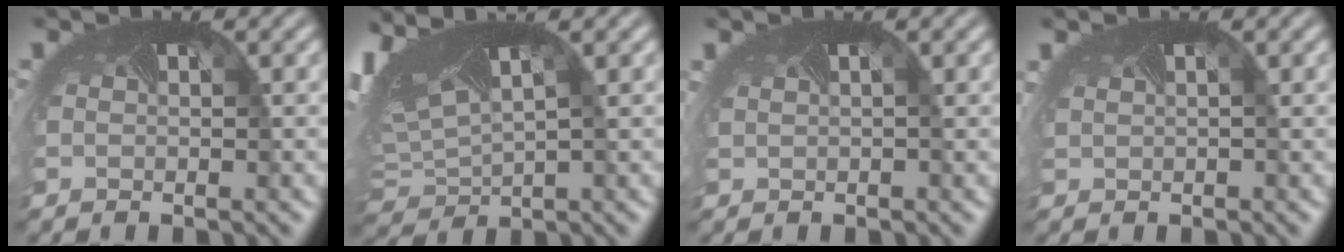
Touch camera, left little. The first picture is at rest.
{"total": 11.7, "force": [4.0, 5.6, 9.5], "torque": [-0.202, 0.026, 0.082]}
{"total": 1.3, "force": [0.6, 0.7, 0.9], "torque": [-0.020, 0.014, 0.007]}
{"total": 1.9, "force": [0.8, 1.1, 1.3], "torque": [-0.033, 0.015, 0.012]}